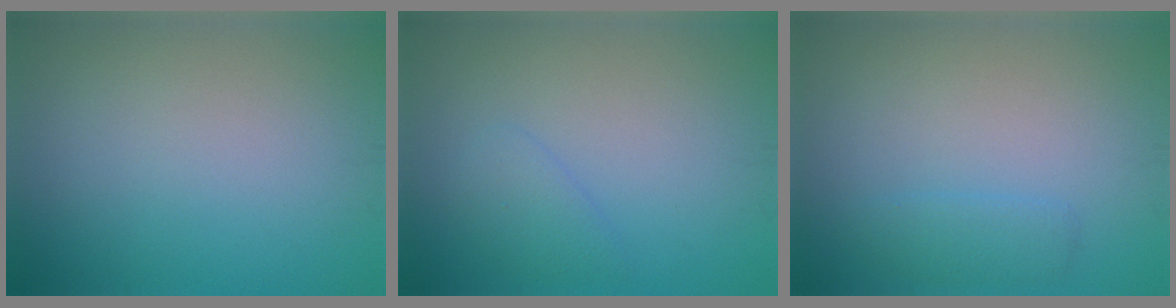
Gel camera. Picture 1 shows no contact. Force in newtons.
{"total": 1.6, "press": 1.6, "slide": 0.1}
{"total": 1.5, "press": 1.5, "slide": 0.1}